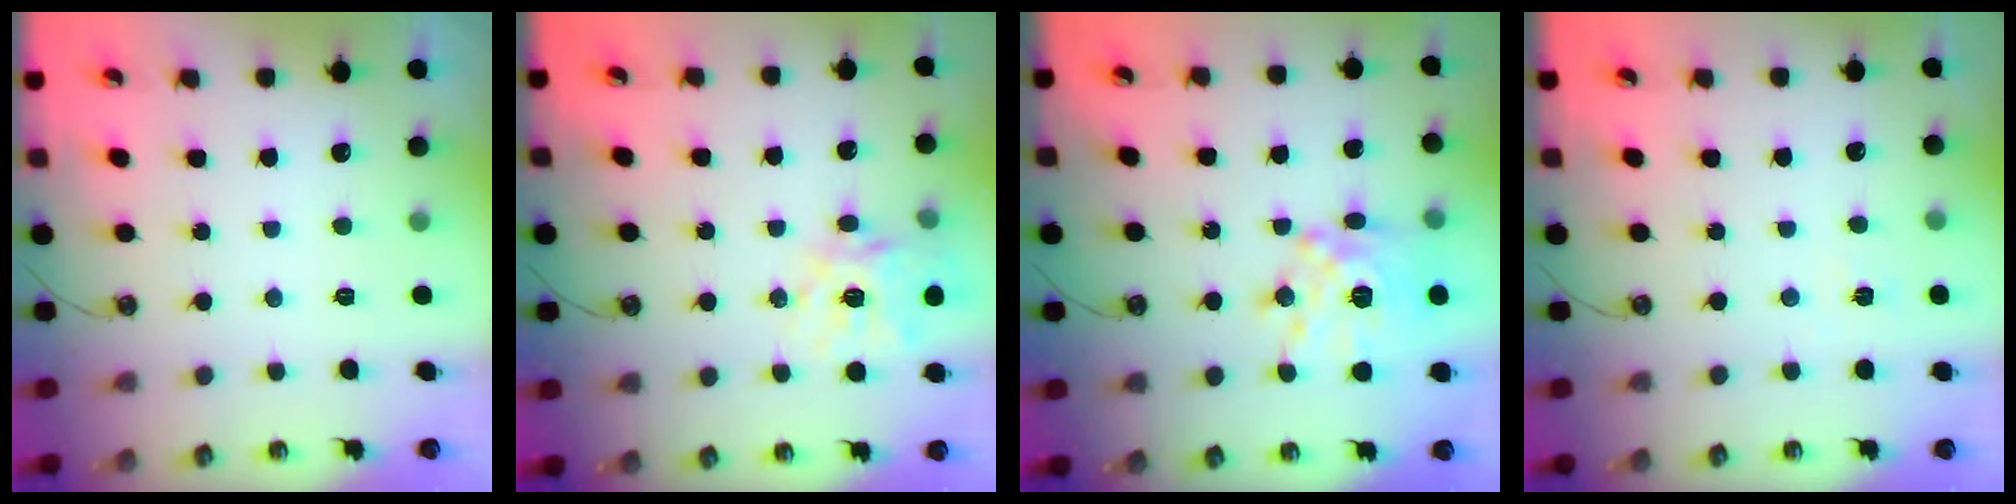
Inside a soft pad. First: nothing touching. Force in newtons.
{"total": 15.3, "press": 15.1, "slide": 2.2}
{"total": 14.8, "press": 14.8, "slide": 1.4}
{"total": 2.6, "press": 2.6, "slide": 0.2}